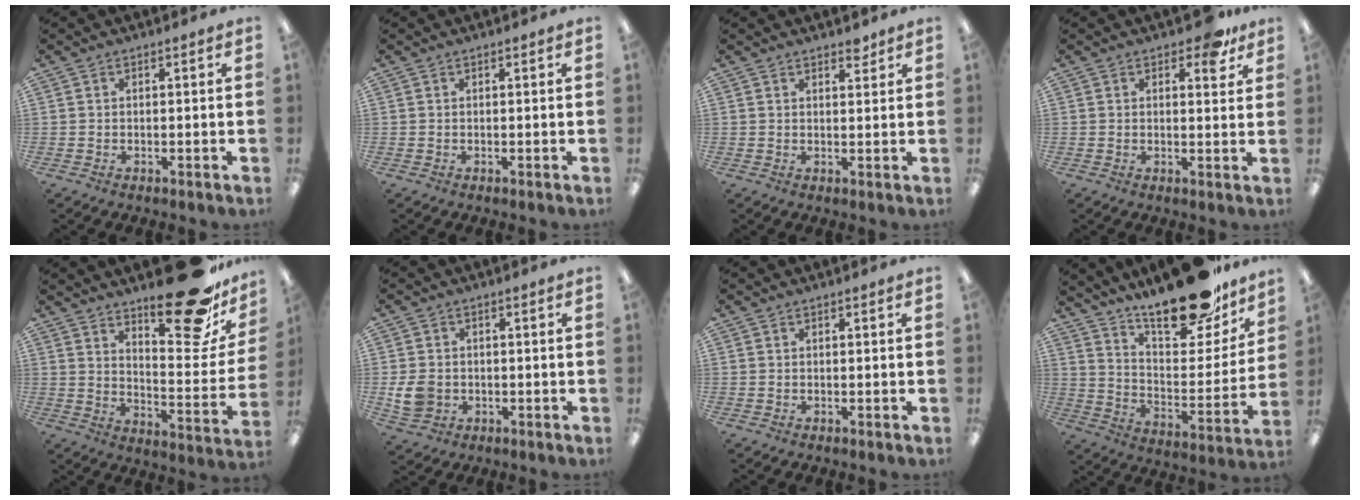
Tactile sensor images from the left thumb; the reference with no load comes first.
{"total": 0.0}
{"total": 2.4, "force": [2.1, 0.7, 0.7], "torque": [0.007, -0.016, 0.034]}
{"total": 6.1, "force": [4.0, 2.8, 3.6], "torque": [-0.034, -0.019, 0.064]}
{"total": 22.0, "force": [16.4, 7.0, 12.9], "torque": [-0.161, -0.122, 0.264]}
{"total": 5.9, "force": [-0.6, 5.1, 3.1], "torque": [-0.051, 0.003, -0.008]}
{"total": 0.0}
{"total": 23.9, "force": [18.8, 8.3, 12.2], "torque": [-0.173, -0.123, 0.316]}